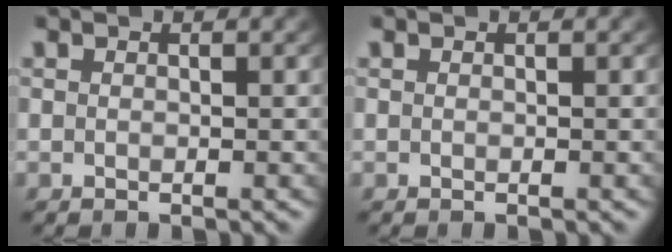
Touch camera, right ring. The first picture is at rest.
{"total": 0.0}